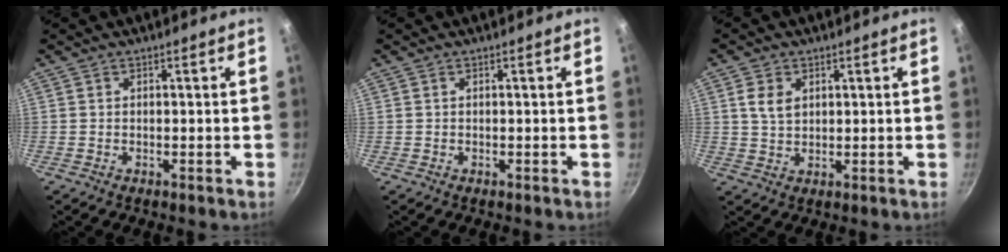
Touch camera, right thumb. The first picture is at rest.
{"total": 0.0}
{"total": 4.3, "force": [1.4, 3.0, 2.8], "torque": [-0.044, -0.004, 0.029]}